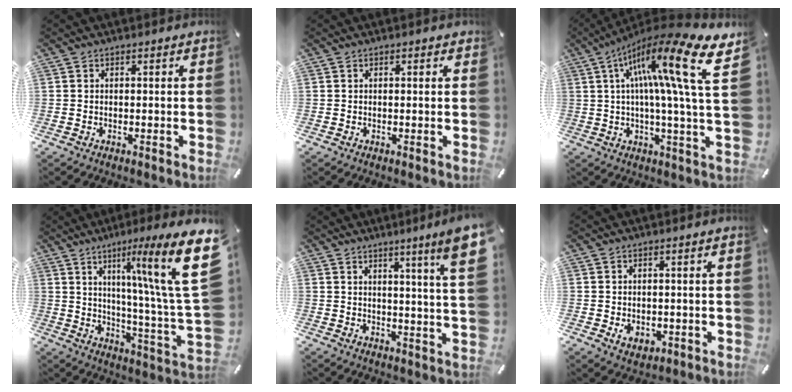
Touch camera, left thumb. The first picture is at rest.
{"total": 0.6, "force": [0.2, 0.0, 0.5], "torque": [-0.010, 0.001, 0.003]}
{"total": 24.6, "force": [7.3, 3.3, 23.2], "torque": [-0.377, -0.042, 0.097]}
{"total": 25.6, "force": [10.1, 4.8, 23.1], "torque": [-0.330, -0.081, 0.152]}
{"total": 10.4, "force": [5.8, -0.1, 8.6], "torque": [-0.125, -0.037, 0.089]}
{"total": 2.8, "force": [-0.4, 2.2, 1.6], "torque": [-0.012, -0.002, -0.008]}